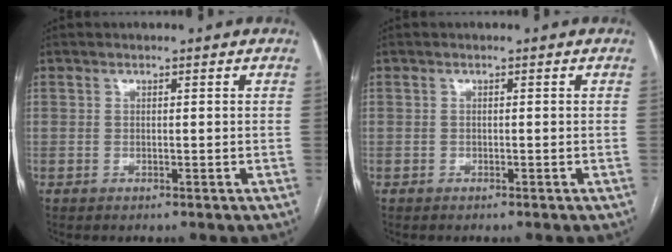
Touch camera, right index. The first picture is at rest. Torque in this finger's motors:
{"motor_torque": [-0.08, 0.01, -0.02, 0.00]}